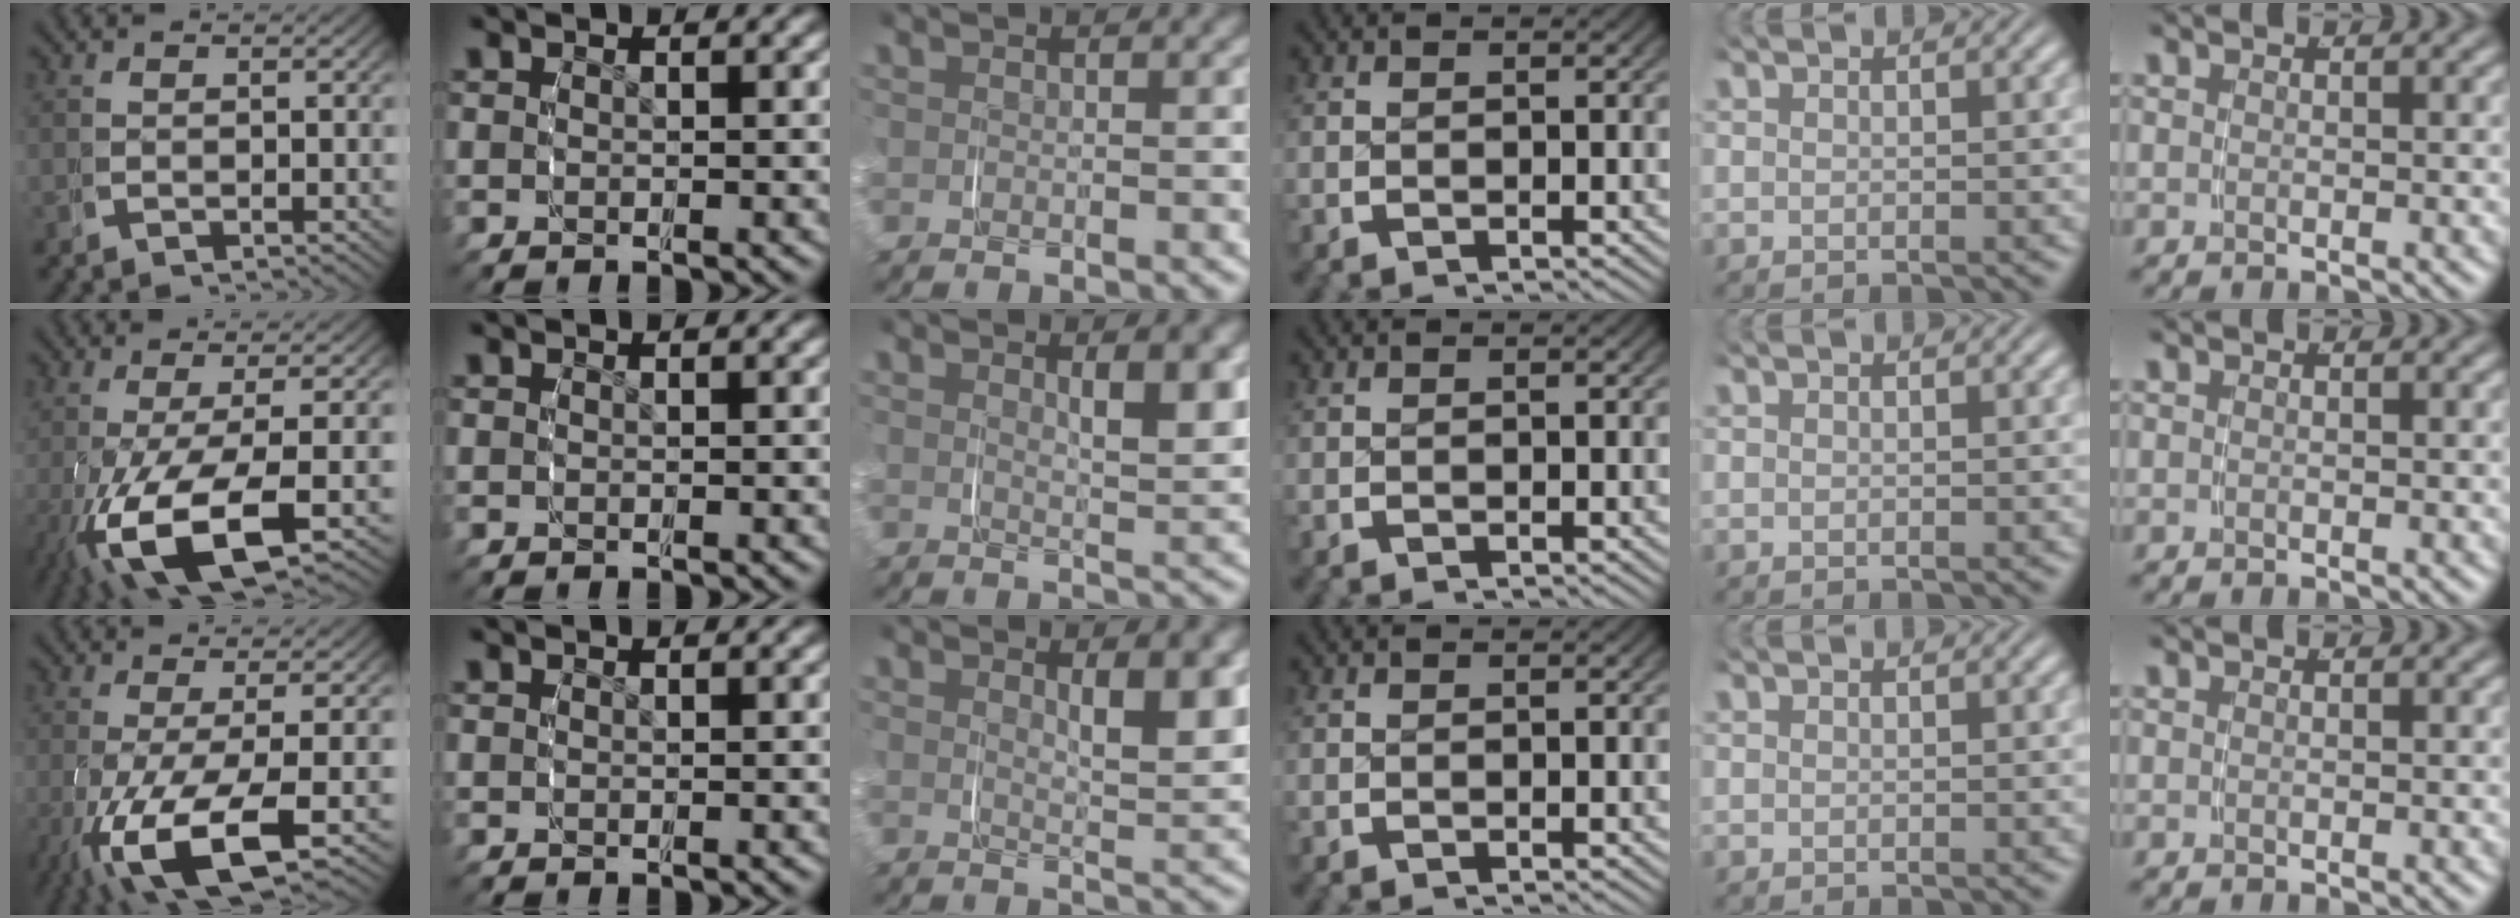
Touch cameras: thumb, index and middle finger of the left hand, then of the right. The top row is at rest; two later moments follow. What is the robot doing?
{"motion": "grasp_and_lifting", "object": "phone"}